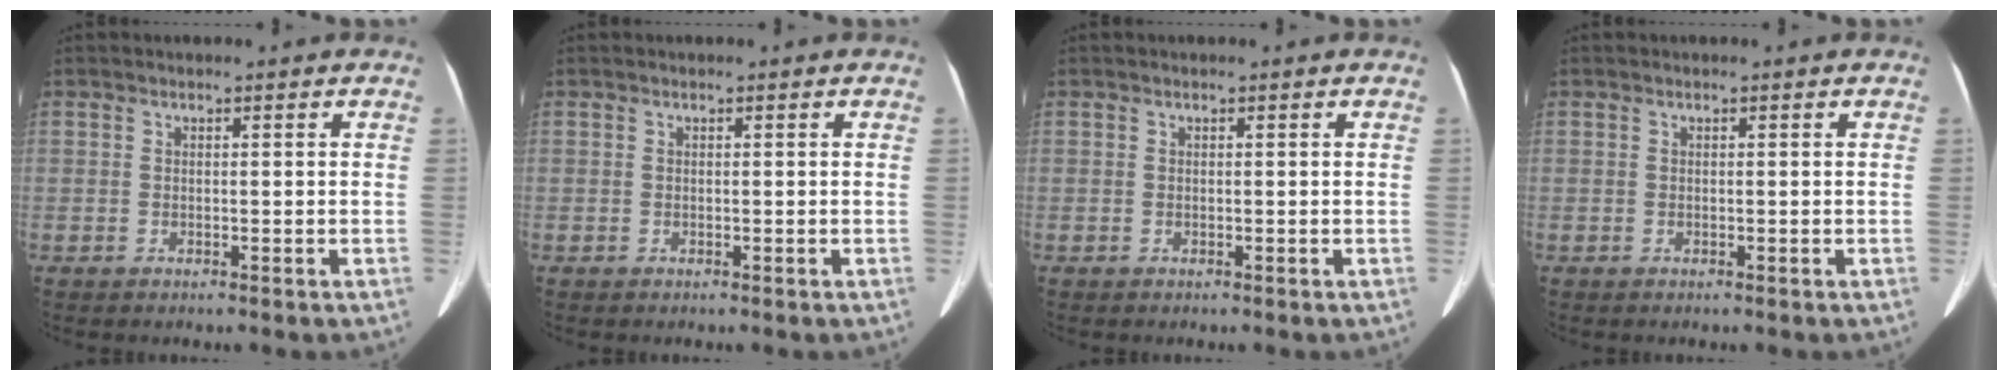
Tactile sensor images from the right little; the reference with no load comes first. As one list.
[{"total": 0.0}, {"total": 0.0}, {"total": 0.0}]